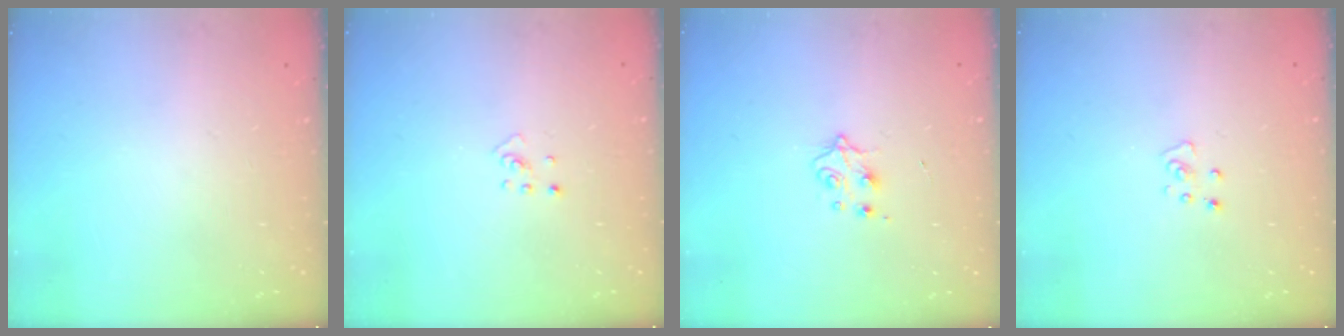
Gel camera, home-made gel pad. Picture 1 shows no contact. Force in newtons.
{"total": 2.5, "press": 2.4, "slide": 0.5}
{"total": 4.1, "press": 4.0, "slide": 0.6}
{"total": 2.8, "press": 2.8, "slide": 0.2}